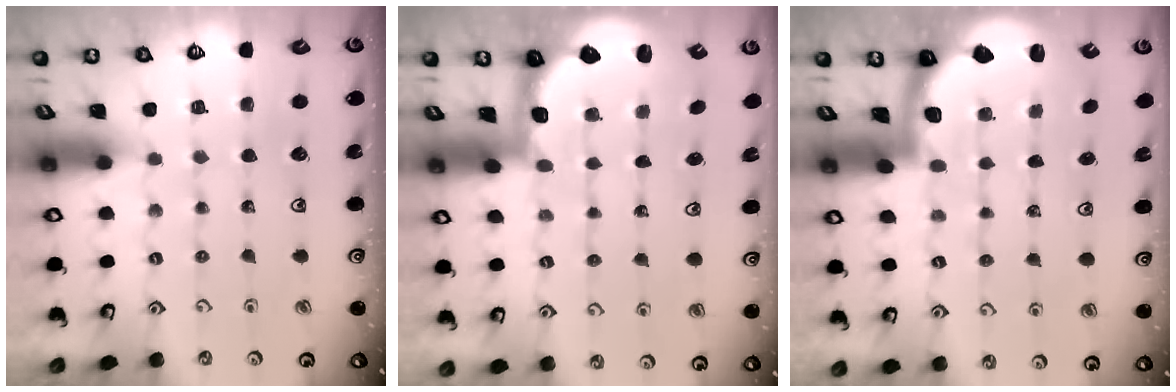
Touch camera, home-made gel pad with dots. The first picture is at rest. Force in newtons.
{"total": 2.6, "press": 2.0, "slide": 1.7}
{"total": 1.8, "press": 1.8, "slide": 0.5}